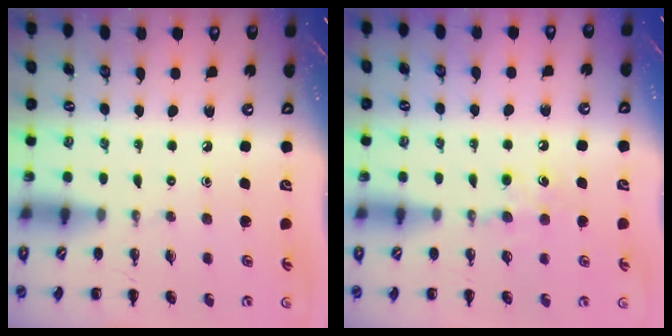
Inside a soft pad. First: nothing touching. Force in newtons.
{"total": 6.5, "press": 6.3, "slide": 1.7}